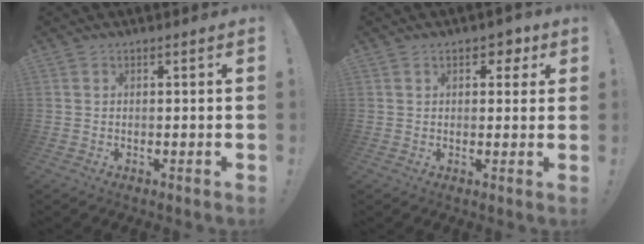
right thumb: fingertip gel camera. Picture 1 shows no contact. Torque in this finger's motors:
{"motor_torque": [0.16, 0.10, -0.13, -0.02, 0.00]}